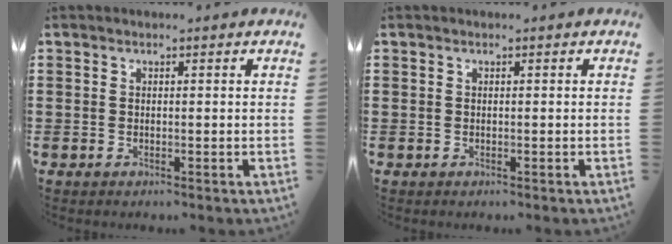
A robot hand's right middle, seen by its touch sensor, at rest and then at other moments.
{"total": 0.0}